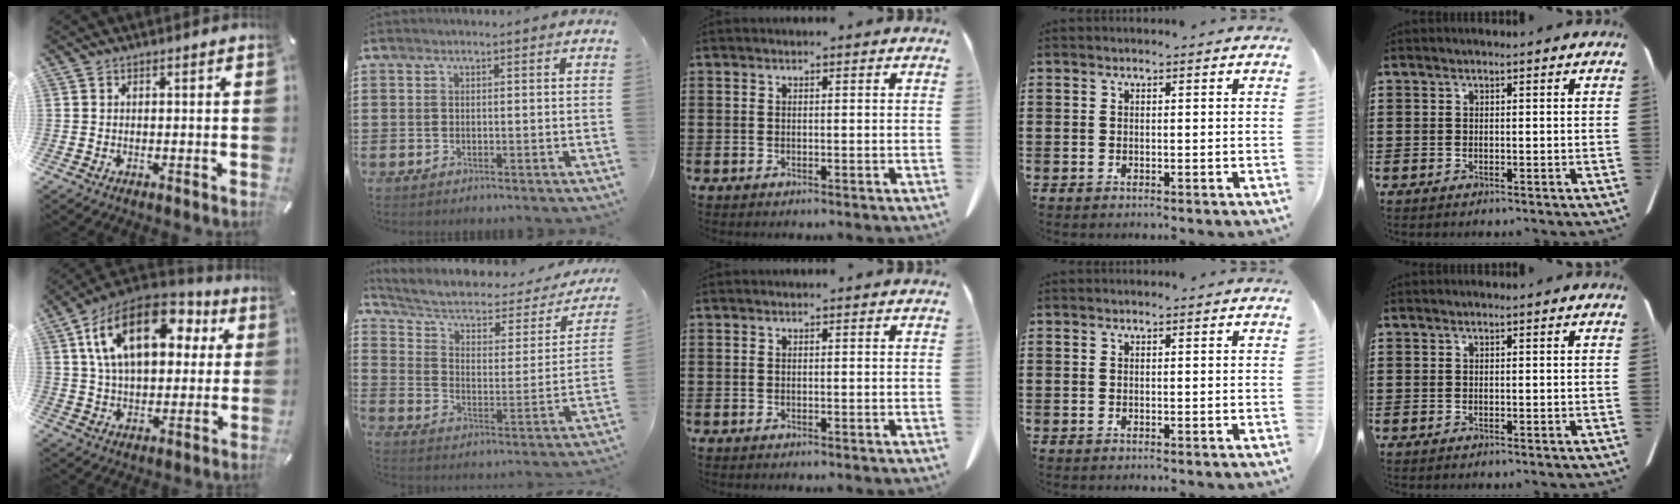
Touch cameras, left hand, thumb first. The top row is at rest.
{"thumb": {"total": 21.6, "force": [8.1, 12.6, 15.5], "torque": [-0.297, -0.018, 0.130]}, "index": {"total": 5.3, "force": [3.4, 2.4, 3.4], "torque": [-0.084, -0.021, 0.052]}}